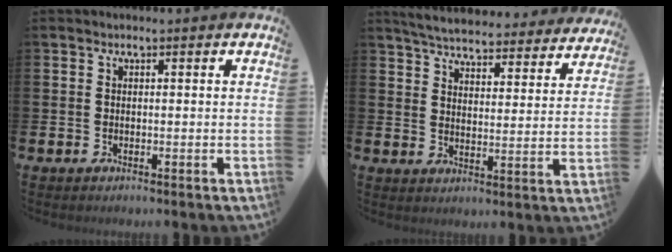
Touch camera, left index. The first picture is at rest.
{"total": 5.5, "force": [5.4, 0.7, 1.2], "torque": [-0.042, -0.042, 0.091]}